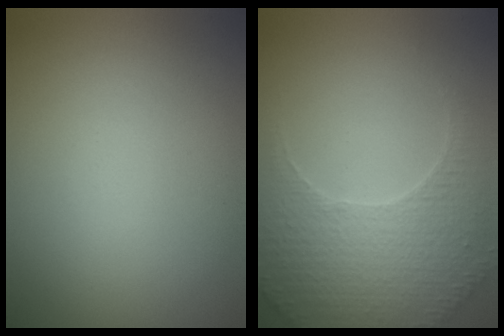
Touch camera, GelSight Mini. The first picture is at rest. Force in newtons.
{"total": 4.1, "press": 3.7, "slide": 1.9}